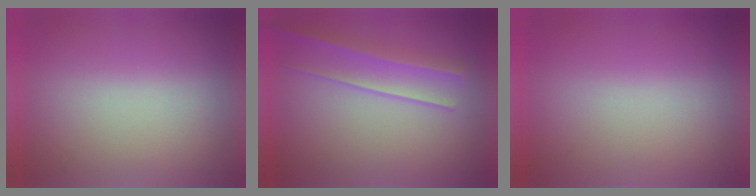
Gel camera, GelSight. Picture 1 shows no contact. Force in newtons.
{"total": 2.2}
{"total": 0.0}